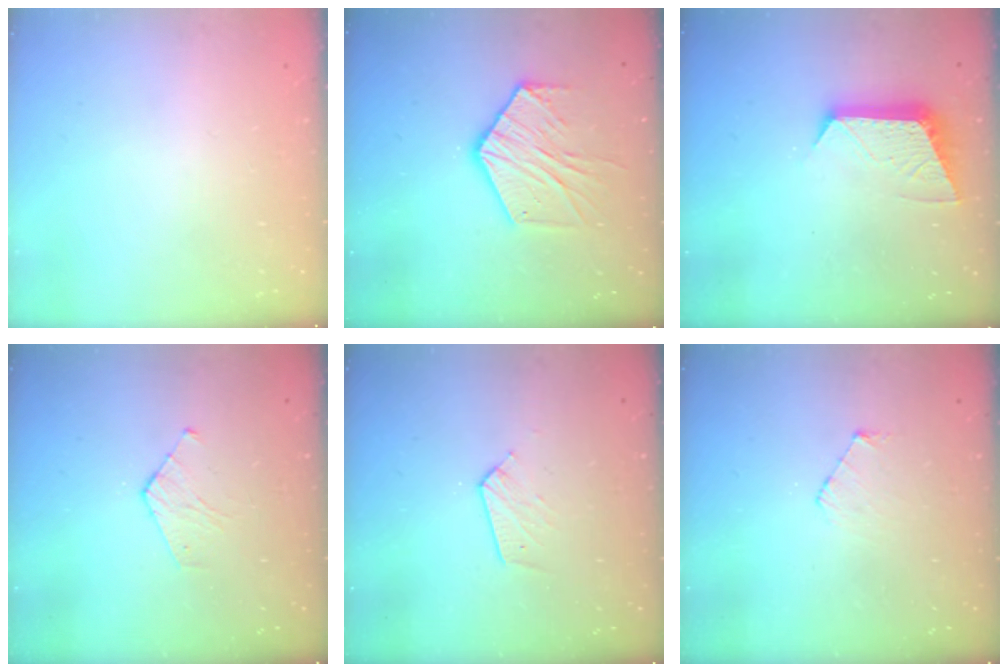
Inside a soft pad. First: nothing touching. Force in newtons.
{"total": 13.3, "press": 13.3, "slide": 0.6}
{"total": 10.2, "press": 10.1, "slide": 0.5}
{"total": 2.8, "press": 2.7, "slide": 0.3}
{"total": 5.5, "press": 5.5, "slide": 0.5}
{"total": 5.5, "press": 5.5, "slide": 0.5}